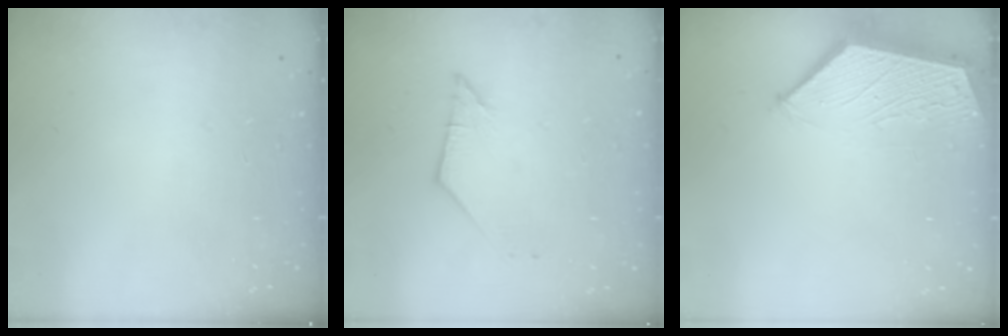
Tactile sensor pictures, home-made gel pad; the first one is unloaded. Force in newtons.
{"total": 2.5, "press": 2.4, "slide": 0.4}
{"total": 3.7, "press": 3.6, "slide": 0.6}